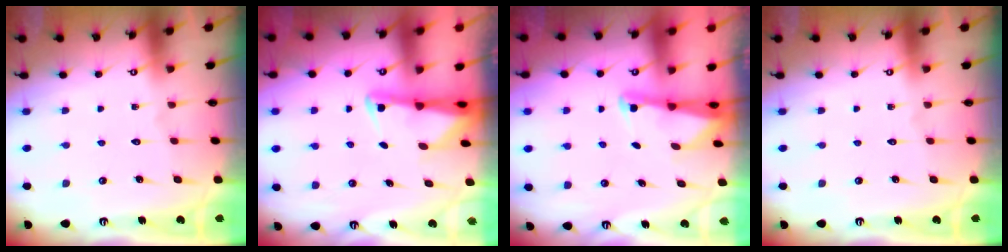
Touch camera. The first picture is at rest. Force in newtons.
{"total": 2.4, "press": 2.3, "slide": 0.5}
{"total": 1.8, "press": 1.7, "slide": 0.3}
{"total": 0.0}